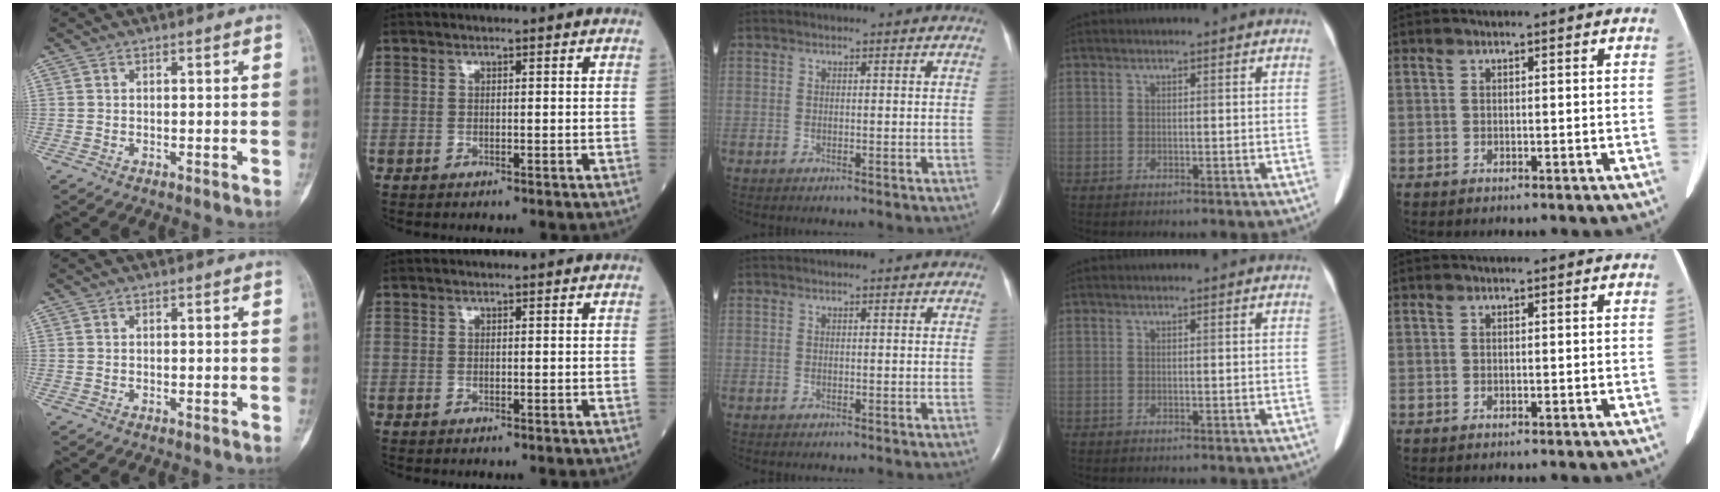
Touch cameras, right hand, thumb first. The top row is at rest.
{}